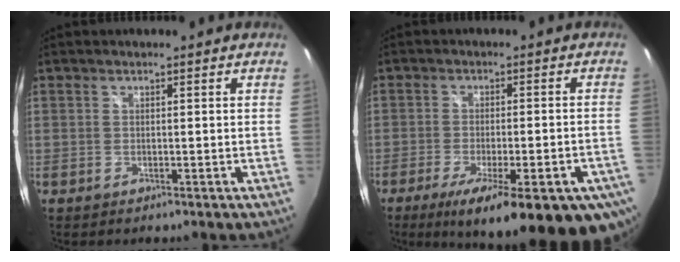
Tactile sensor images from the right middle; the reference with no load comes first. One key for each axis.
{"total": 21.8, "fx": -13.5, "fy": 5.6, "fz": 16.1, "tx": -0.250, "ty": -0.061, "tz": -0.178}